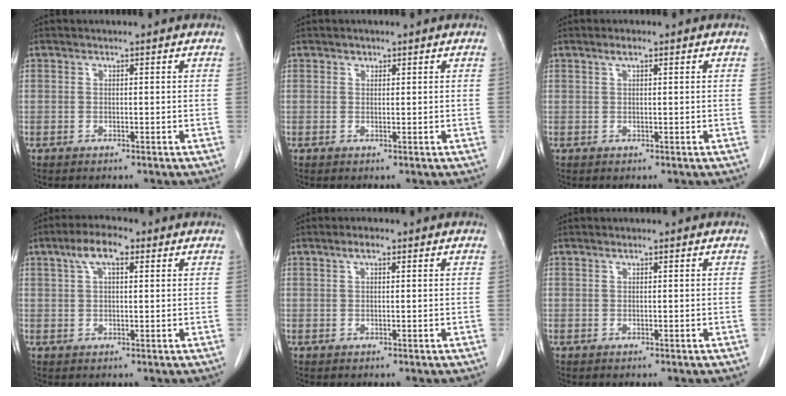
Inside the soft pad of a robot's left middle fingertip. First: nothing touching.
{"total": 0.7, "force": [0.5, 0.5, 0.1], "torque": [0.001, -0.004, 0.006]}
{"total": 1.4, "force": [0.9, 0.3, 1.0], "torque": [-0.022, 0.004, 0.016]}
{"total": 5.4, "force": [2.7, 1.9, 4.3], "torque": [-0.087, 0.018, 0.047]}
{"total": 1.7, "force": [1.0, 0.5, 1.3], "torque": [-0.027, 0.007, 0.017]}
{"total": 0.0}